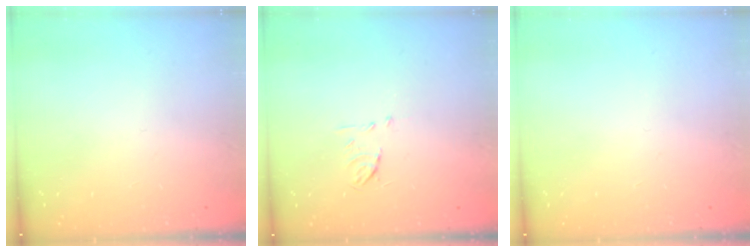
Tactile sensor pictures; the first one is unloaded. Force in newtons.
{"total": 5.3, "press": 5.2, "slide": 0.8}
{"total": 0.0}